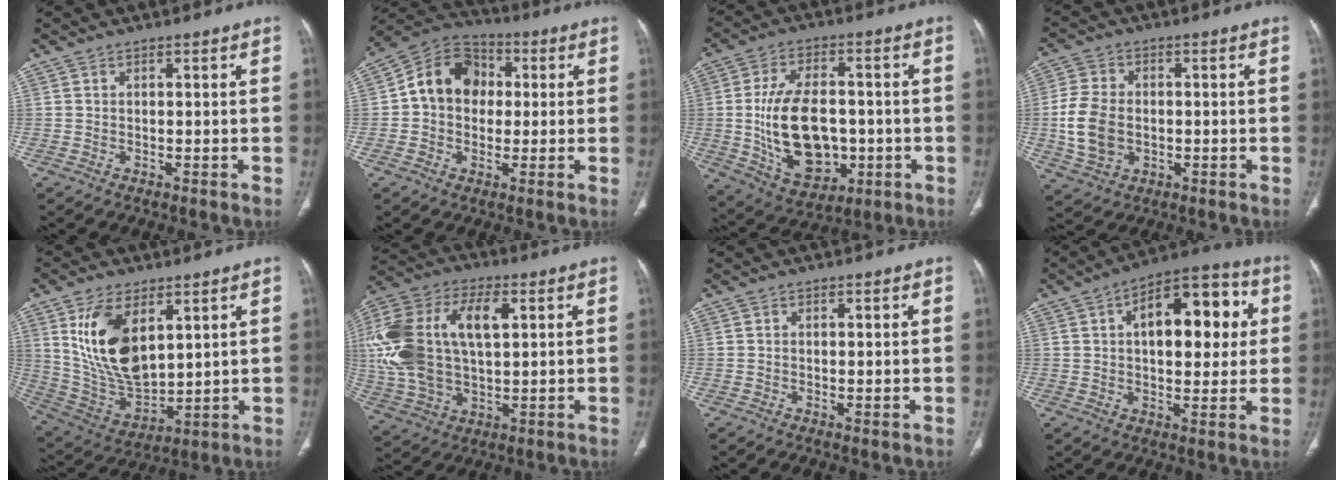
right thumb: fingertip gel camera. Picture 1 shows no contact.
{"total": 12.2, "force": [1.1, 10.0, 6.9], "torque": [-0.091, 0.029, 0.005]}
{"total": 17.4, "force": [-1.6, 10.8, 13.5], "torque": [-0.220, 0.005, -0.006]}
{"total": 9.9, "force": [-0.9, 7.1, 6.8], "torque": [-0.137, 0.004, -0.016]}
{"total": 16.4, "force": [5.9, 8.8, 12.5], "torque": [-0.219, -0.027, 0.133]}
{"total": 22.9, "force": [4.1, 13.2, 18.3], "torque": [-0.389, 0.012, 0.073]}
{"total": 0.5, "force": [0.1, 0.1, 0.5], "torque": [-0.017, -0.005, 0.003]}
{"total": 17.4, "force": [3.8, 9.0, 14.3], "torque": [-0.154, 0.018, 0.049]}